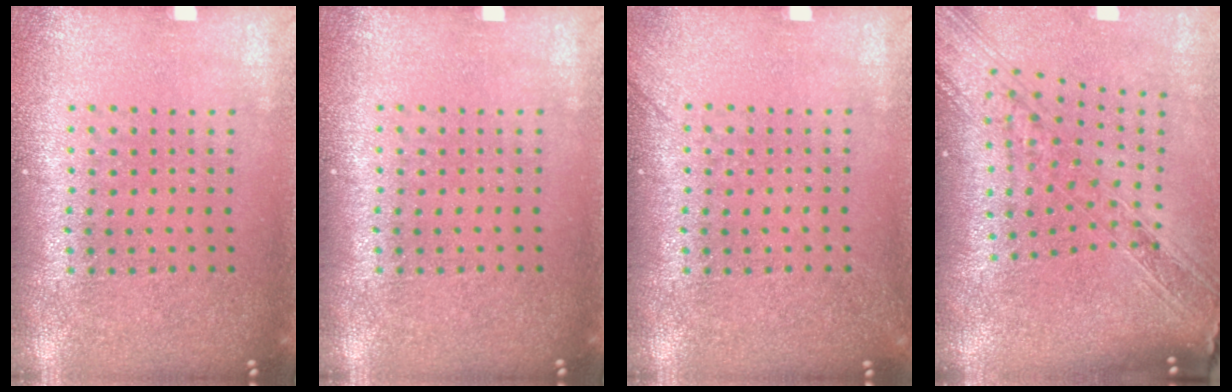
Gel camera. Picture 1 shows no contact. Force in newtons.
{"total": 0.0}
{"total": 1.1, "press": 1.1, "slide": 0.3}
{"total": 2.3, "press": 1.9, "slide": 1.3}